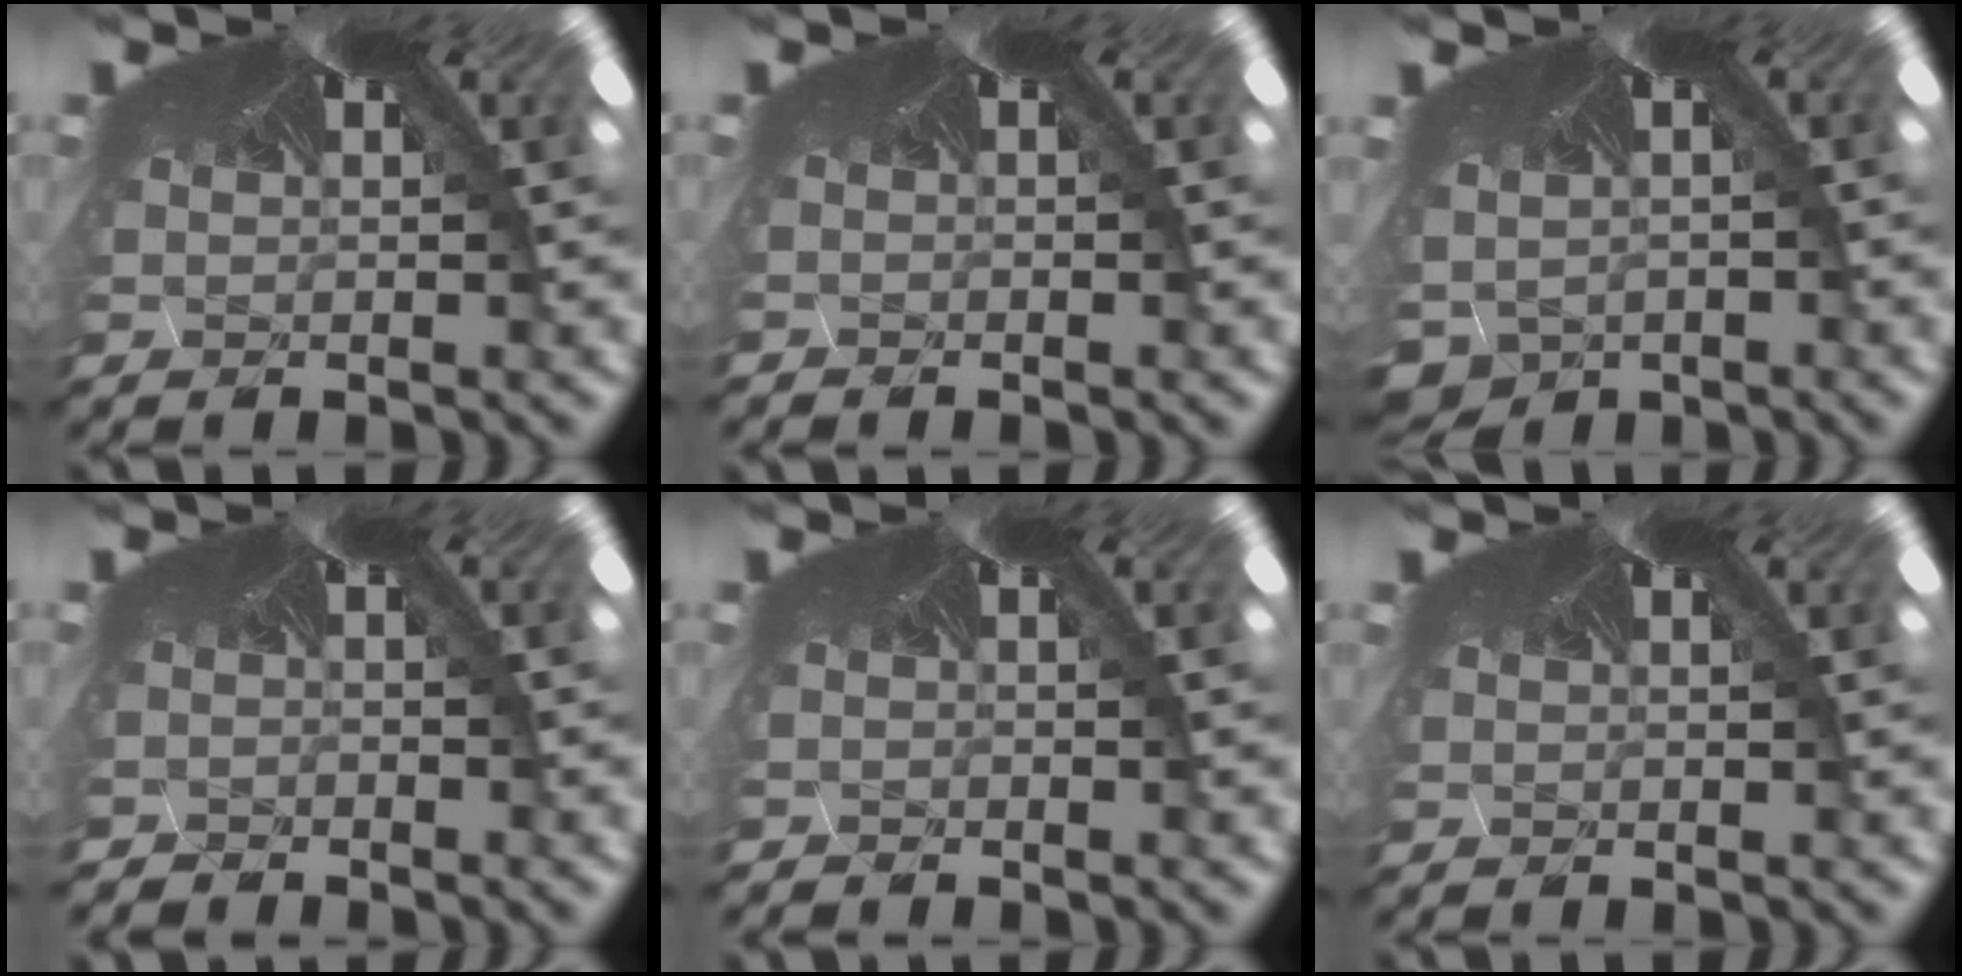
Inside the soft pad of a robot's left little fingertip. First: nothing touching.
{"total": 0.6, "force": [-0.6, -0.3, 0.0], "torque": [0.008, -0.011, -0.005]}
{"total": 4.2, "force": [-3.7, 1.9, 0.6], "torque": [-0.020, -0.042, -0.027]}
{"total": 2.5, "force": [-2.5, -0.3, -0.1], "torque": [0.009, -0.038, -0.027]}
{"total": 1.2, "force": [-1.1, -0.3, -0.2], "torque": [0.011, -0.019, -0.008]}
{"total": 0.0}